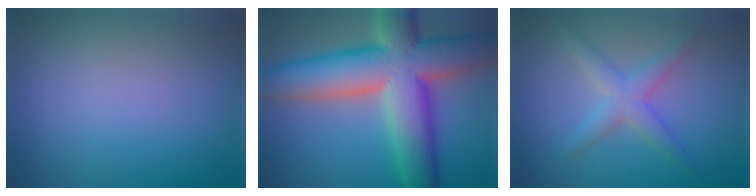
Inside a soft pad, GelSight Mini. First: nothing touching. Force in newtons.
{"total": 14.2, "press": 14.2, "slide": 1.2}
{"total": 2.8, "press": 2.8, "slide": 0.1}